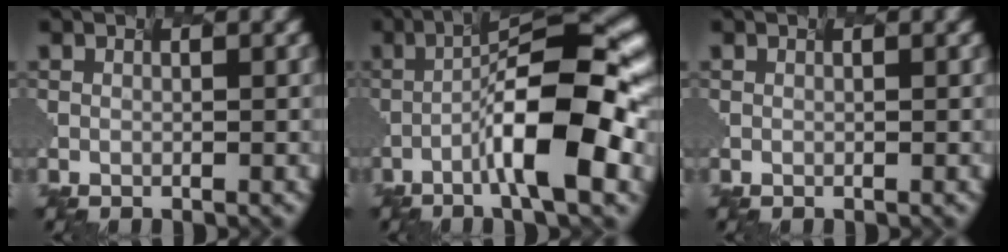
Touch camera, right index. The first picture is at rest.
{"total": 8.9, "force": [-2.9, 0.9, 8.3], "torque": [-0.142, 0.015, -0.049]}
{"total": 0.0}